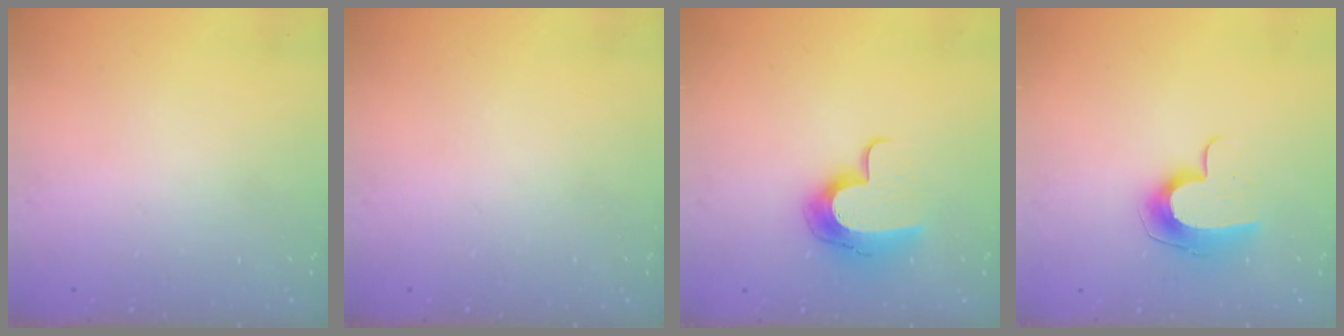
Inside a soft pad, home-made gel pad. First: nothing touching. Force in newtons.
{"total": 0.0}
{"total": 11.3, "press": 11.3, "slide": 0.2}
{"total": 9.8, "press": 9.8, "slide": 0.1}